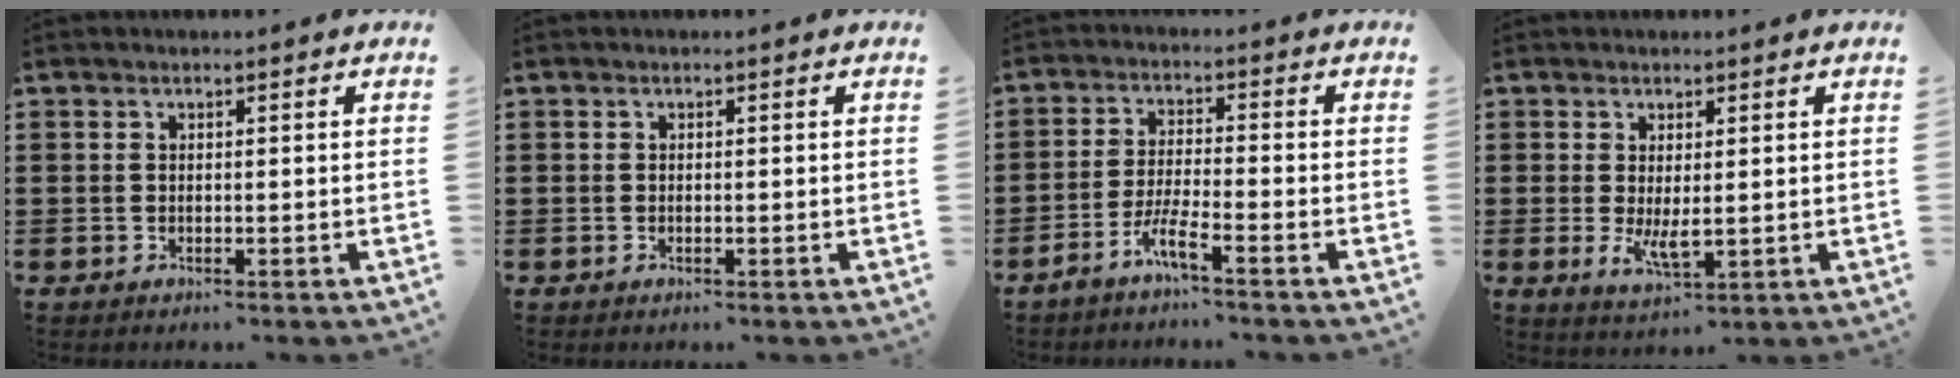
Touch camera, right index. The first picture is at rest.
{"total": 0.0}
{"total": 4.5, "force": [-3.3, 0.0, 3.0], "torque": [-0.074, -0.010, -0.066]}
{"total": 3.9, "force": [0.1, 1.5, 3.6], "torque": [-0.065, -0.007, 0.000]}